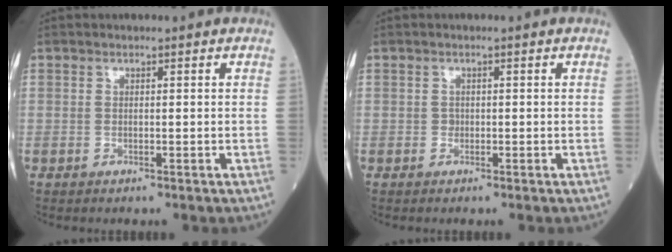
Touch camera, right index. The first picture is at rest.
{"total": 0.7, "force": [-0.1, 0.6, 0.2], "torque": [0.000, 0.003, -0.003]}